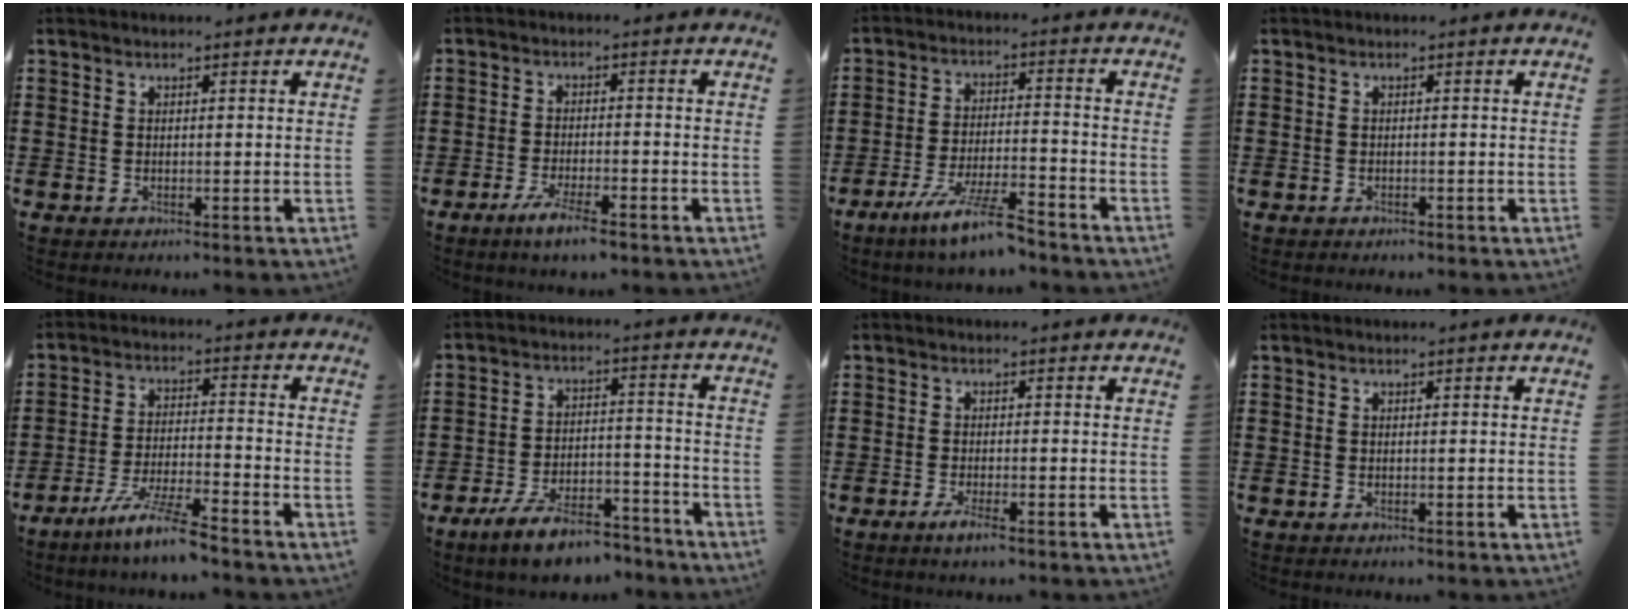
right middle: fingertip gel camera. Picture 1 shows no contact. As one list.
[{"total": 4.2, "force": [-2.9, 0.3, 3.0], "torque": [-0.062, -0.005, -0.053]}, {"total": 8.2, "force": [-6.2, 0.4, 5.3], "torque": [-0.116, -0.010, -0.120]}, {"total": 0.6, "force": [-0.5, 0.3, 0.0], "torque": [-0.001, 0.002, -0.012]}, {"total": 7.6, "force": [-6.3, -0.3, 4.2], "torque": [-0.093, -0.014, -0.123]}, {"total": 8.6, "force": [-7.2, 2.0, 4.2], "torque": [-0.076, 0.016, -0.136]}, {"total": 2.1, "force": [-1.2, 0.2, 1.7], "torque": [-0.029, -0.003, -0.022]}, {"total": 0.0}]